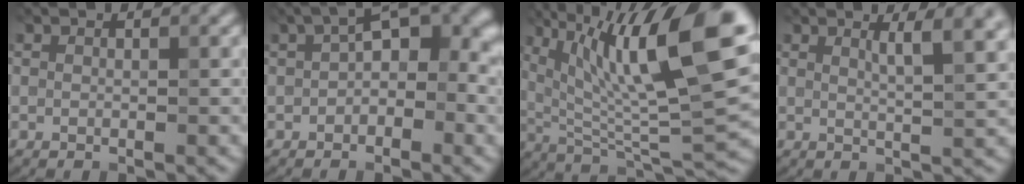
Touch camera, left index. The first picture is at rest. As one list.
[{"total": 5.2, "force": [-0.1, 2.5, 4.5], "torque": [-0.069, 0.025, 0.011]}, {"total": 12.8, "force": [4.7, 2.8, 11.6], "torque": [-0.206, 0.012, 0.110]}, {"total": 2.5, "force": [1.0, -0.2, 2.3], "torque": [-0.043, 0.001, 0.040]}]